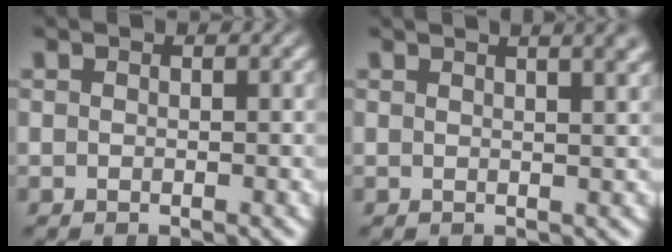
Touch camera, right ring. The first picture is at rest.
{"total": 3.4, "force": [2.2, 0.2, 2.6], "torque": [-0.016, 0.014, 0.030]}